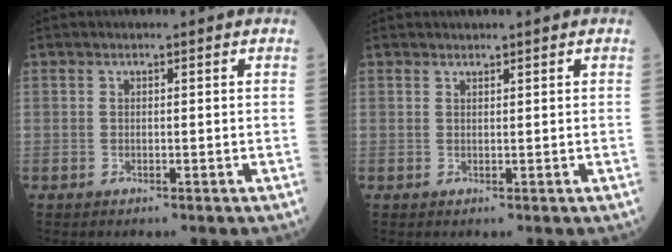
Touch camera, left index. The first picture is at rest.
{"total": 0.7, "force": [0.7, 0.0, 0.1], "torque": [-0.005, 0.005, 0.013]}